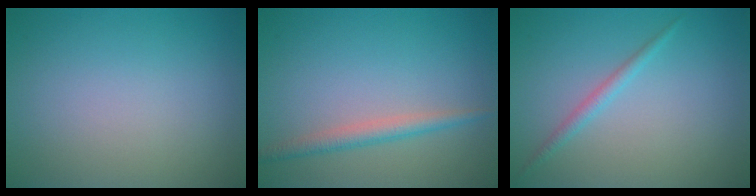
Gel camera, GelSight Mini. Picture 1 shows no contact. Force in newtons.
{"total": 2.1, "press": 2.1, "slide": 0.0}
{"total": 1.3, "press": 1.3, "slide": 0.0}